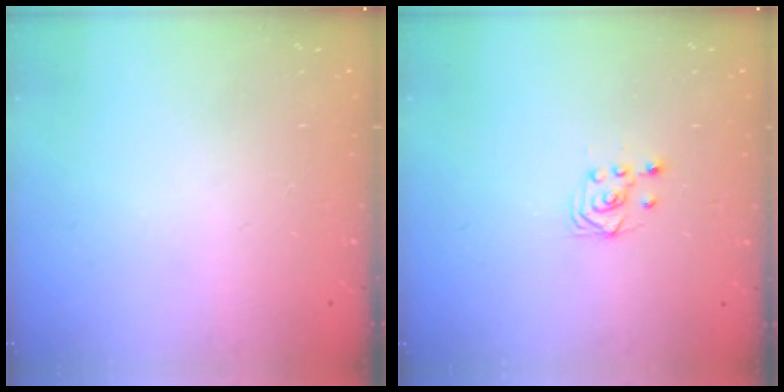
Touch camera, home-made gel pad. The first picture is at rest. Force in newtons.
{"total": 2.5, "press": 2.2, "slide": 1.2}